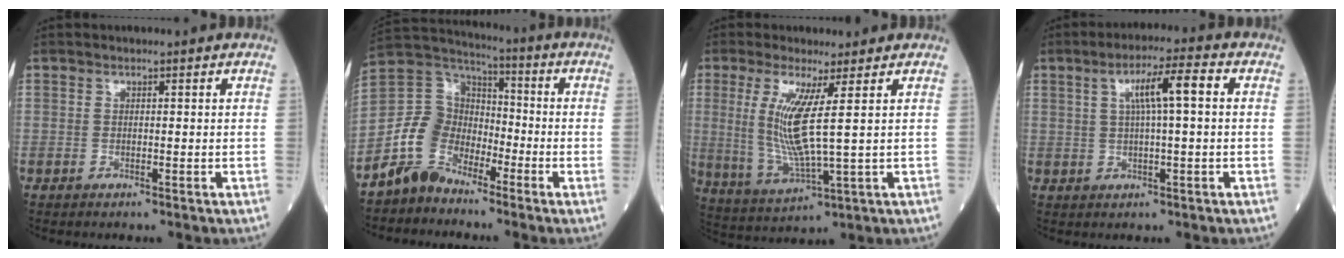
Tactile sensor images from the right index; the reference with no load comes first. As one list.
[{"total": 8.7, "force": [-5.7, 6.2, 2.3], "torque": [-0.054, 0.040, -0.117]}, {"total": 9.1, "force": [2.0, 0.0, 8.9], "torque": [-0.196, -0.019, 0.044]}, {"total": 6.7, "force": [1.6, 0.4, 6.5], "torque": [-0.115, 0.016, 0.028]}]